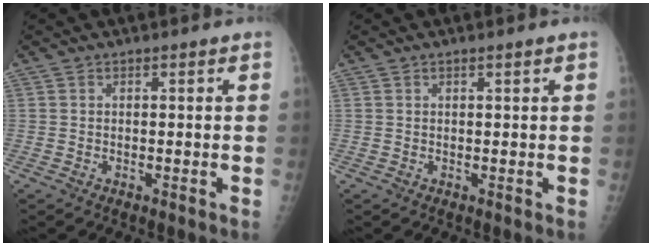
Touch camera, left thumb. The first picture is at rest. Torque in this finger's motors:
{"motor_torque": [-0.12, 0.05, -0.03, 0.03, -0.02]}